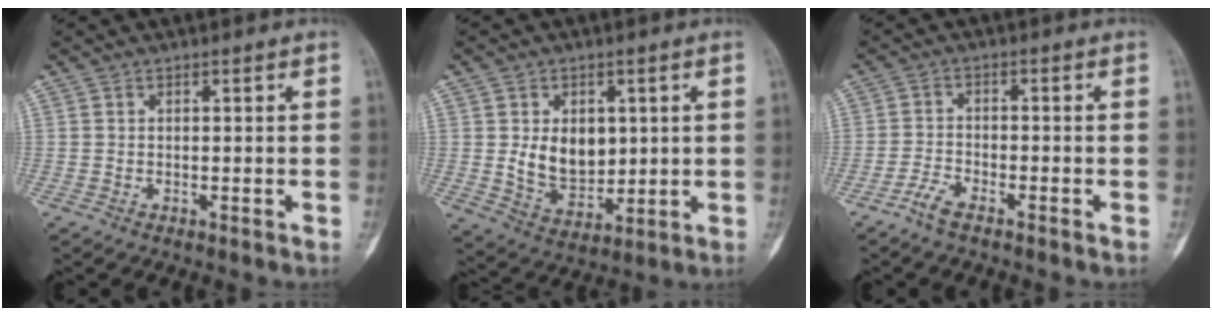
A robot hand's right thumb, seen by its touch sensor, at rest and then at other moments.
{"total": 9.5, "force": [1.4, 6.8, 6.5], "torque": [-0.073, -0.017, 0.042]}
{"total": 3.4, "force": [-2.7, 0.9, 1.9], "torque": [-0.045, 0.014, -0.056]}